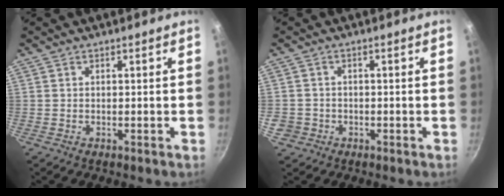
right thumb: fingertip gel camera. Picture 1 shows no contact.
{"total": 3.3, "force": [-1.0, 3.0, 0.8], "torque": [-0.009, 0.017, -0.013]}